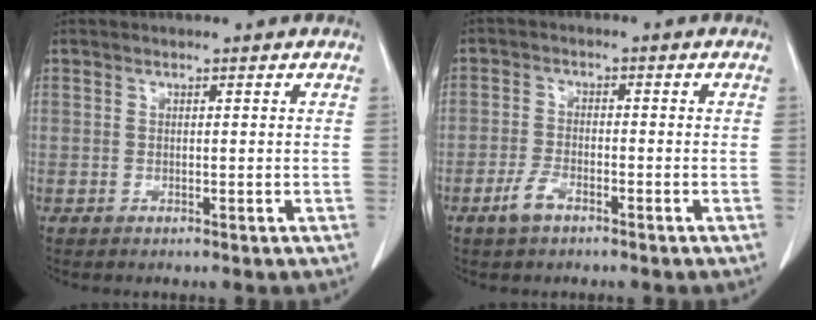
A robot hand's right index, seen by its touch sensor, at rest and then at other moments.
{"total": 3.5, "force": [-2.3, 1.4, 2.2], "torque": [-0.049, 0.002, -0.043]}